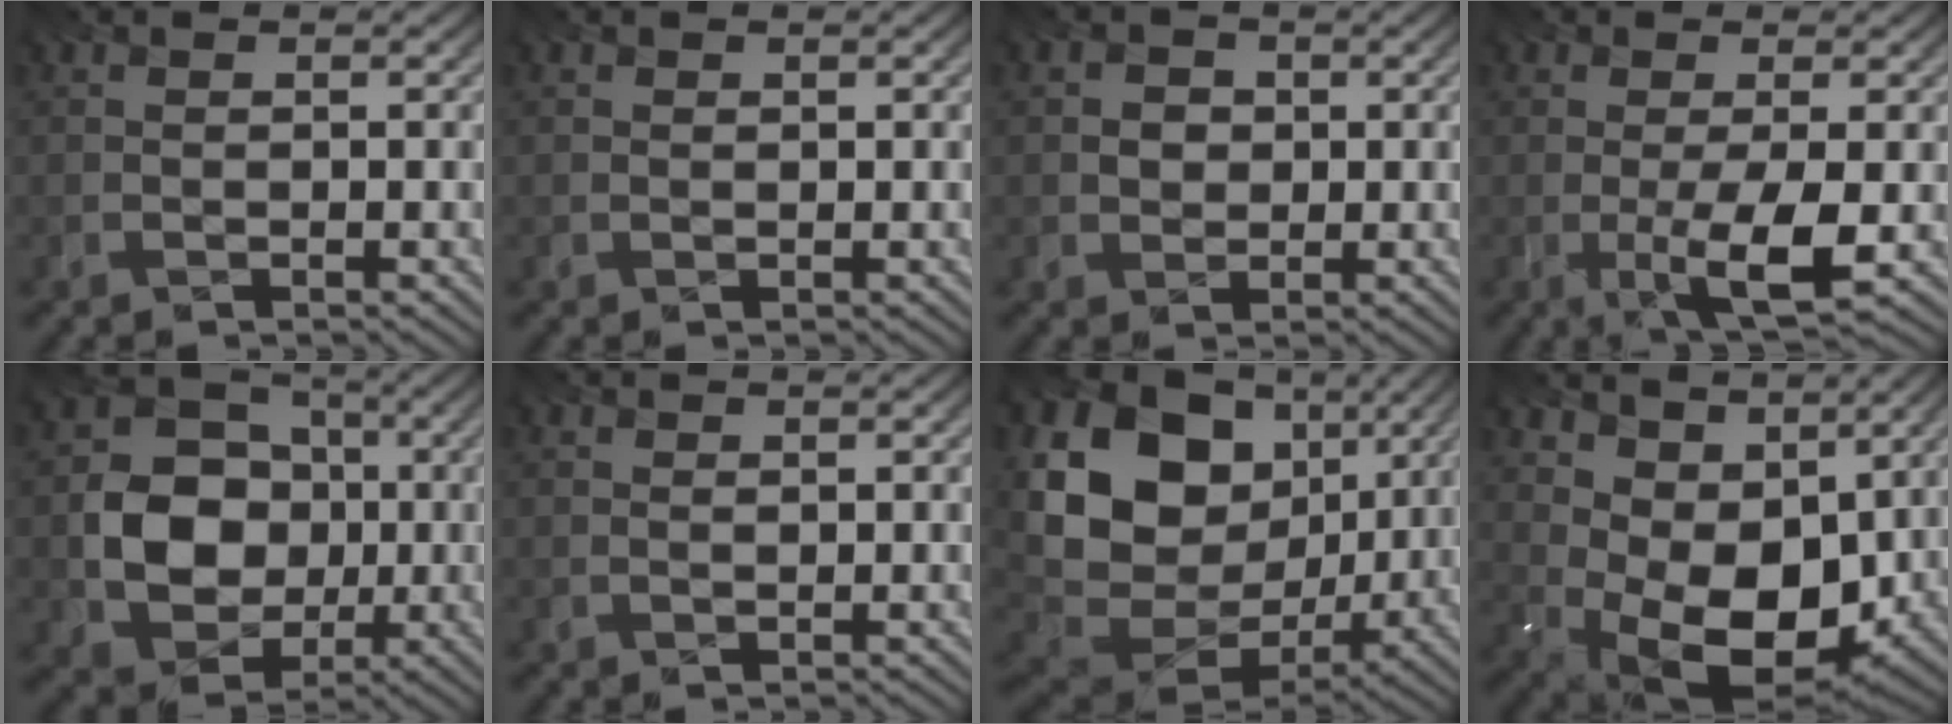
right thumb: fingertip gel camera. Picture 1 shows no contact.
{"total": 0.0}
{"total": 2.1, "force": [-0.4, 2.1, 0.4], "torque": [-0.019, -0.002, -0.011]}
{"total": 5.6, "force": [-1.8, 1.0, 5.2], "torque": [-0.090, 0.003, -0.033]}
{"total": 10.0, "force": [-1.9, 8.5, 5.0], "torque": [-0.111, -0.009, -0.041]}
{"total": 0.0}
{"total": 18.9, "force": [3.6, 14.7, 11.2], "torque": [-0.248, -0.002, 0.090]}
{"total": 11.3, "force": [3.7, 7.4, 7.7], "torque": [-0.162, -0.015, 0.078]}